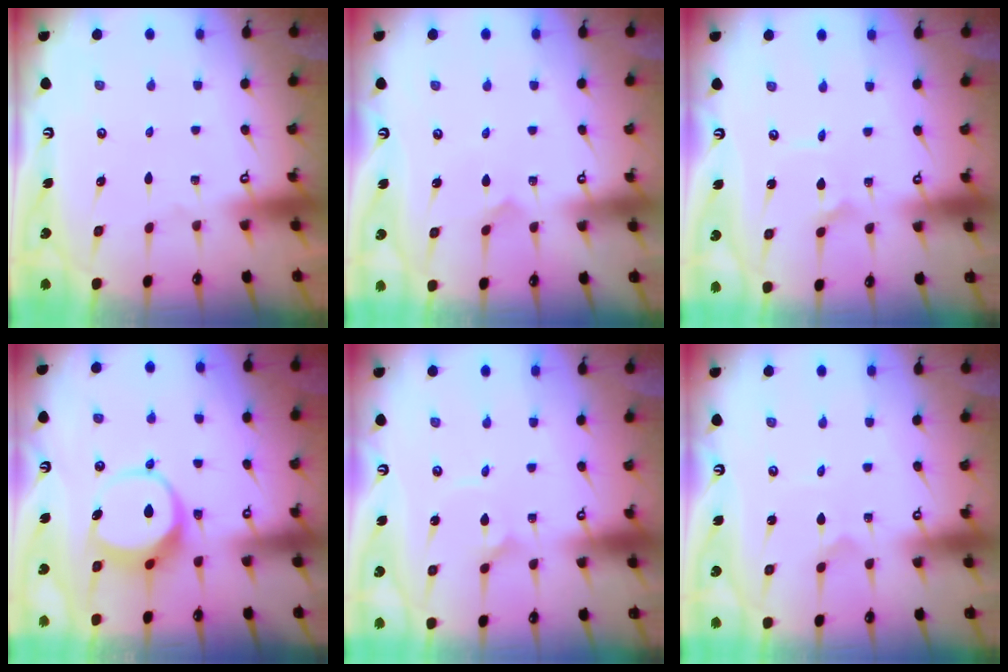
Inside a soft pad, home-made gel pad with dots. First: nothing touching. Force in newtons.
{"total": 3.6, "press": 3.6, "slide": 0.3}
{"total": 1.7, "press": 1.7, "slide": 0.3}
{"total": 8.6, "press": 8.6, "slide": 0.6}
{"total": 2.0, "press": 2.0, "slide": 0.1}
{"total": 0.8, "press": 0.8, "slide": 0.1}